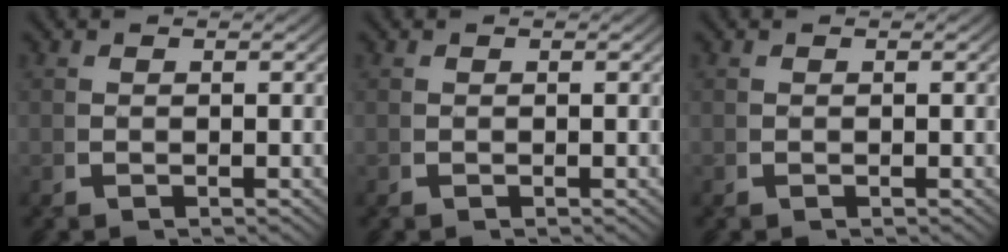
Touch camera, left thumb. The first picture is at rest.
{"total": 0.0}
{"total": 0.0}